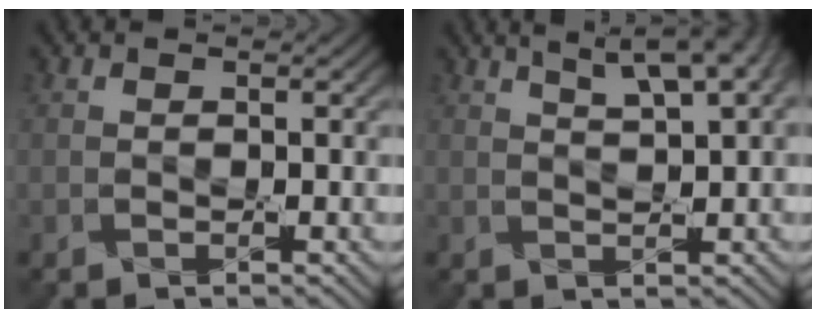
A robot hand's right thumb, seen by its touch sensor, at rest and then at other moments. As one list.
[{"total": 6.9, "force": [4.1, 1.6, 5.3], "torque": [-0.077, 0.022, 0.051]}]